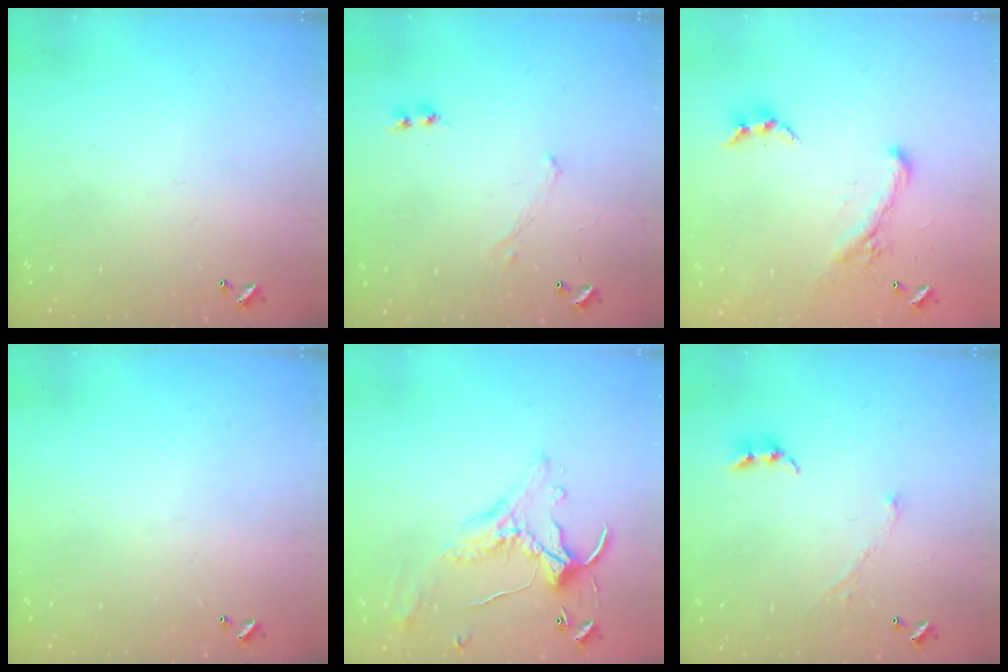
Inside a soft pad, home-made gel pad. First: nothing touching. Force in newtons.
{"total": 0.7, "press": 0.6, "slide": 0.2}
{"total": 1.9, "press": 1.3, "slide": 1.4}
{"total": 0.0}
{"total": 0.9, "press": 0.1, "slide": 0.9}
{"total": 2.9, "press": 2.9, "slide": 0.4}